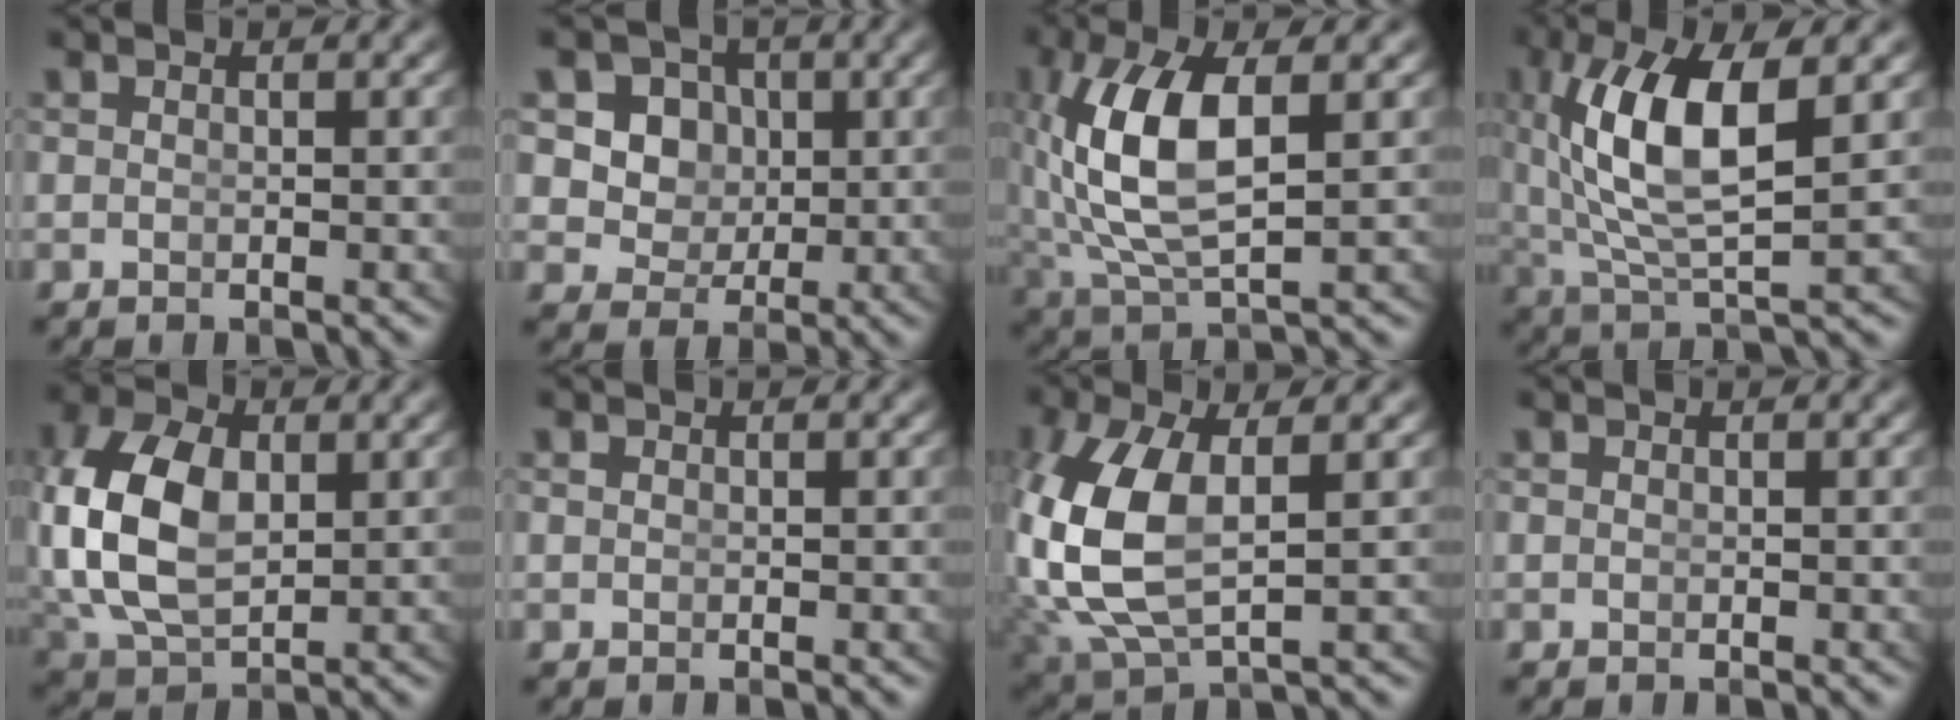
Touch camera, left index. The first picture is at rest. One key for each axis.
{"total": 12.0, "fx": 1.8, "fy": 11.0, "fz": 4.3, "tx": -0.133, "ty": -0.037, "tz": 0.029}
{"total": 7.0, "fx": 0.4, "fy": 2.7, "fz": 6.5, "tx": -0.149, "ty": -0.012, "tz": 0.025}
{"total": 7.5, "fx": 1.1, "fy": 2.6, "fz": 7.0, "tx": -0.148, "ty": -0.010, "tz": 0.036}
{"total": 8.7, "fx": 0.6, "fy": 6.0, "fz": 6.3, "tx": -0.154, "ty": -0.028, "tz": 0.034}
{"total": 0.0}
{"total": 8.6, "fx": 0.3, "fy": 5.3, "fz": 6.8, "tx": -0.196, "ty": -0.037, "tz": 0.034}
{"total": 0.0}